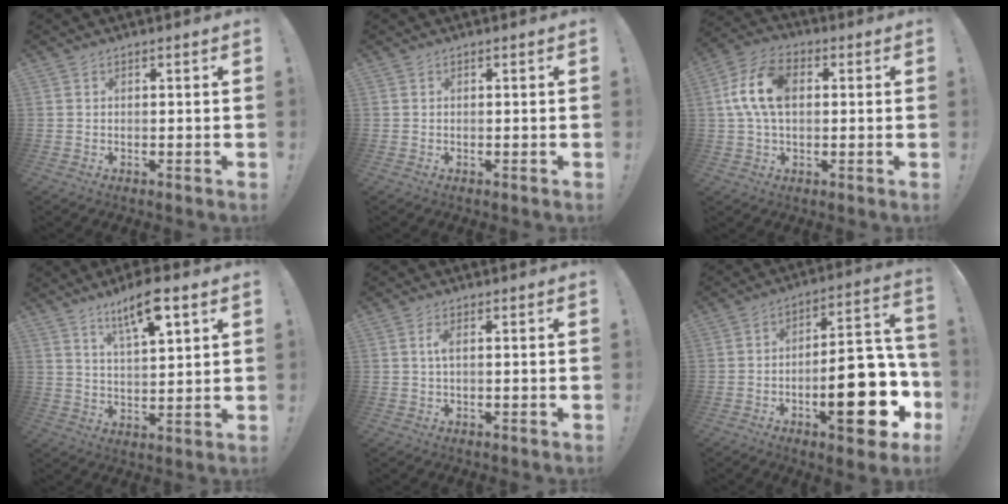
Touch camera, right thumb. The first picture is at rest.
{"total": 0.0}
{"total": 13.3, "force": [1.9, 8.3, 10.2], "torque": [-0.208, 0.013, 0.040]}
{"total": 10.7, "force": [6.4, 2.5, 8.2], "torque": [-0.127, -0.030, 0.104]}
{"total": 2.2, "force": [0.3, 0.5, 2.1], "torque": [-0.043, 0.003, 0.004]}
{"total": 22.4, "force": [-7.5, 8.5, 19.3], "torque": [-0.244, 0.043, -0.110]}